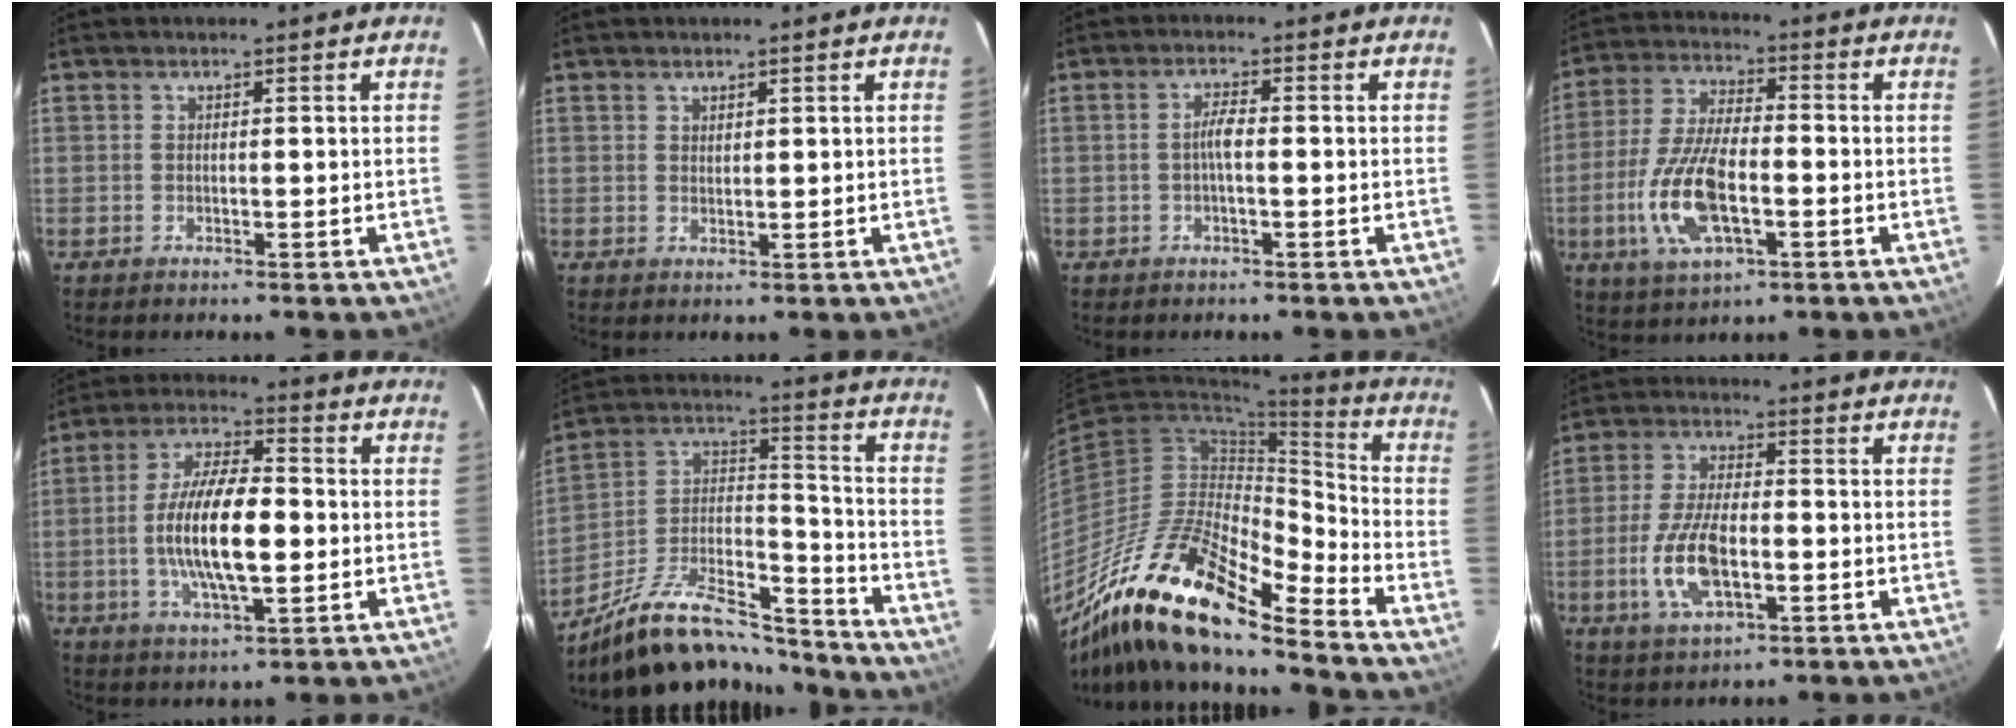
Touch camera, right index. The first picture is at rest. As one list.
[{"total": 1.1, "force": [0.9, 0.6, 0.3], "torque": [-0.003, 0.001, 0.017]}, {"total": 2.4, "force": [-0.5, 0.4, 2.3], "torque": [-0.045, 0.006, -0.009]}, {"total": 14.4, "force": [-4.0, 6.1, 12.4], "torque": [-0.266, -0.005, -0.074]}, {"total": 14.1, "force": [-1.6, 4.8, 13.1], "torque": [-0.253, 0.001, -0.028]}, {"total": 20.9, "force": [-16.8, 7.3, 10.2], "torque": [-0.195, 0.029, -0.267]}, {"total": 20.2, "force": [-15.2, 4.1, 12.6], "torque": [-0.222, -0.013, -0.294]}, {"total": 11.2, "force": [-2.9, 5.0, 9.6], "torque": [-0.203, -0.003, -0.052]}]